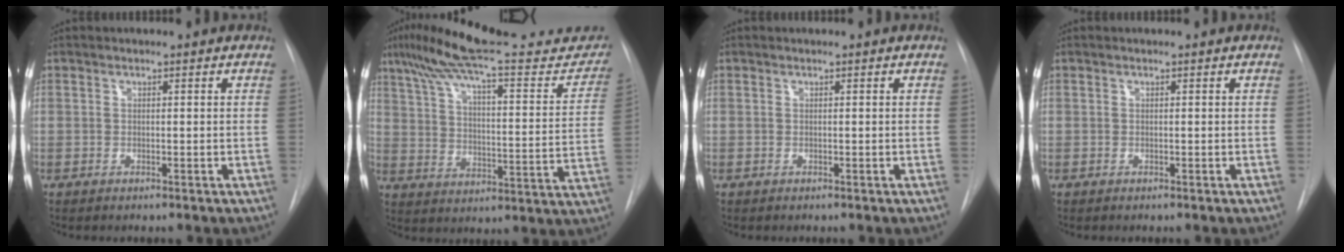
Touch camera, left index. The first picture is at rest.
{"total": 29.1, "force": [24.5, 5.0, 14.8], "torque": [-0.230, -0.017, 0.326]}
{"total": 0.0}
{"total": 0.0}